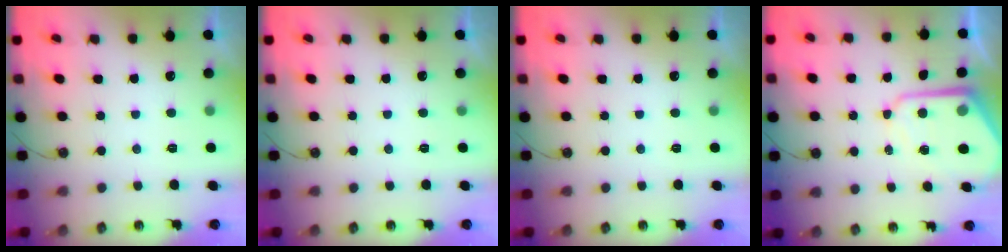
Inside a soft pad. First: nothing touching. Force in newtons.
{"total": 0.0}
{"total": 0.0}
{"total": 9.6, "press": 9.6, "slide": 0.9}